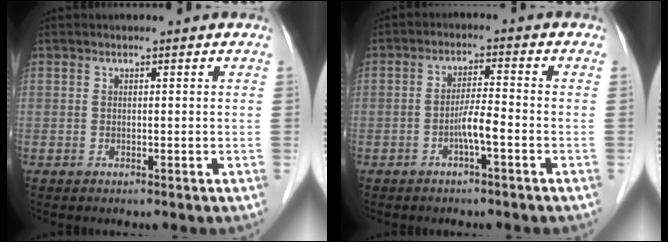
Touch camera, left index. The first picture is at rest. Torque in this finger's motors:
{"motor_torque": [0.74, 0.66, 0.12, 0.04]}